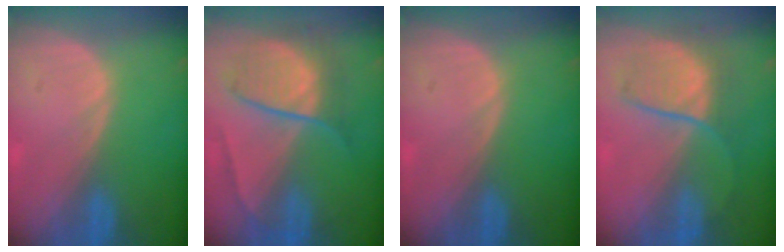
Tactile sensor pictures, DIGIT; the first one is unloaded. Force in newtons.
{"total": 7.5, "press": 7.5, "slide": 0.3}
{"total": 0.0}
{"total": 7.2, "press": 7.2, "slide": 0.3}